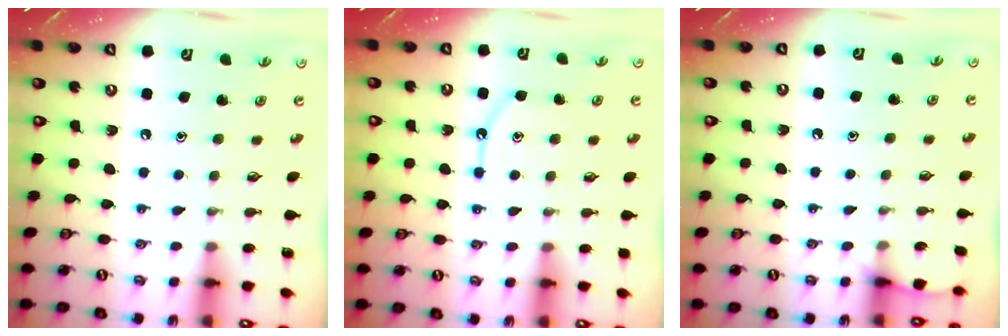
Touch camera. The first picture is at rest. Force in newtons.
{"total": 7.3, "press": 7.3, "slide": 0.8}
{"total": 6.0, "press": 5.9, "slide": 0.7}